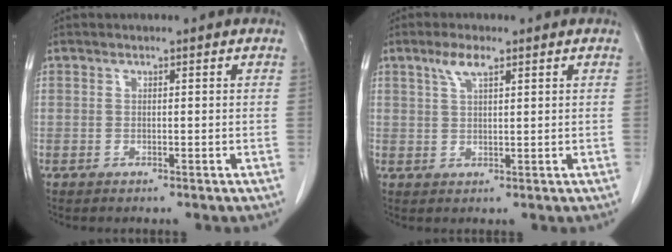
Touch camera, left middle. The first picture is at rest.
{"total": 3.2, "force": [2.0, 0.9, 2.4], "torque": [-0.053, 0.007, 0.041]}